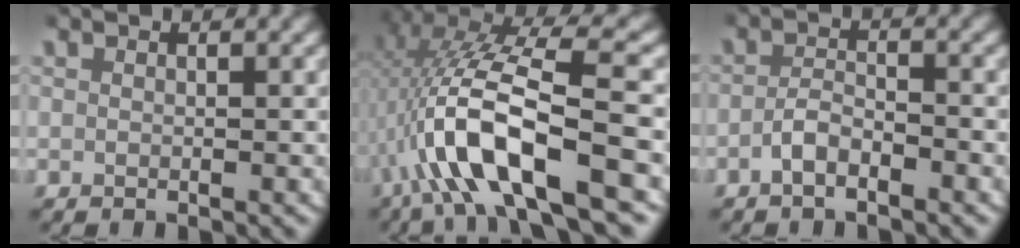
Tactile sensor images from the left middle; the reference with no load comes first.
{"total": 9.3, "force": [-0.6, 3.1, 8.7], "torque": [-0.177, 0.004, -0.008]}
{"total": 2.1, "force": [-1.7, 0.7, 1.0], "torque": [-0.018, 0.003, -0.038]}